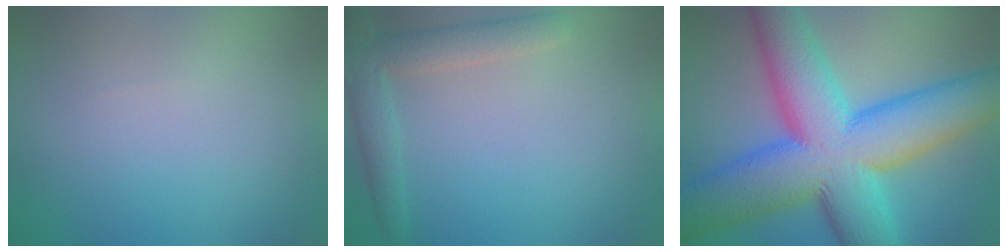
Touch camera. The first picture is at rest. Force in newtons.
{"total": 3.4, "press": 3.4, "slide": 0.4}
{"total": 16.0, "press": 16.0, "slide": 0.3}